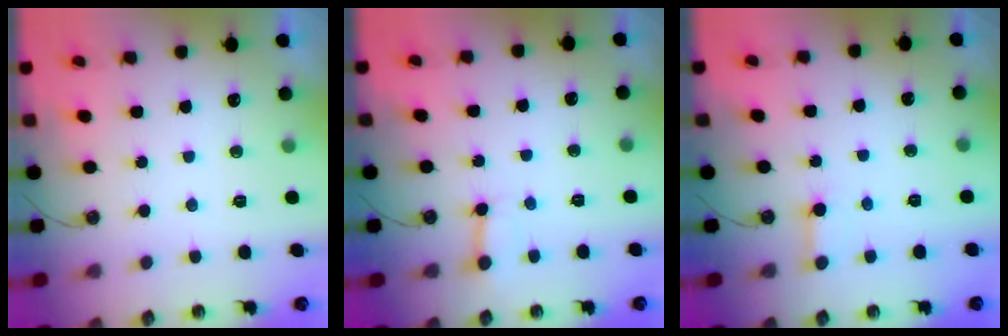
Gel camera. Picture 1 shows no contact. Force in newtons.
{"total": 3.3, "press": 3.3, "slide": 0.2}
{"total": 2.3, "press": 2.3, "slide": 0.2}